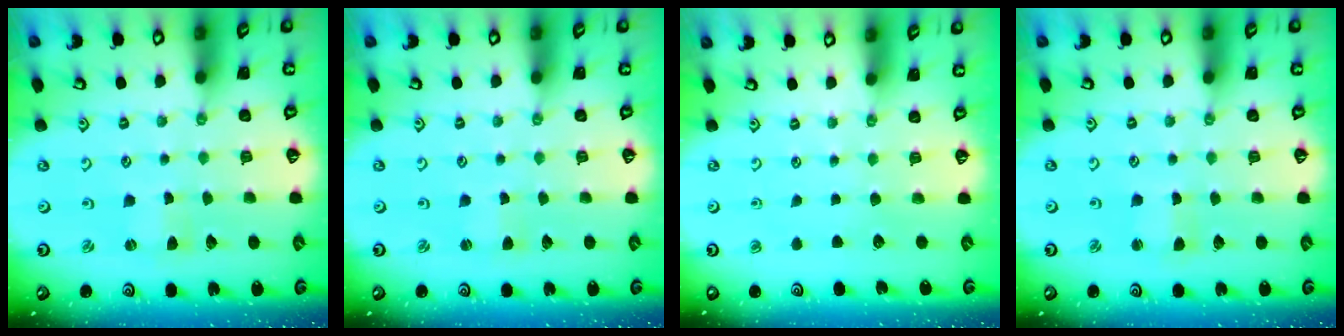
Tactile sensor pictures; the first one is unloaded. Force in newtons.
{"total": 1.6, "press": 1.5, "slide": 0.3}
{"total": 0.0}
{"total": 1.4, "press": 1.4, "slide": 0.2}